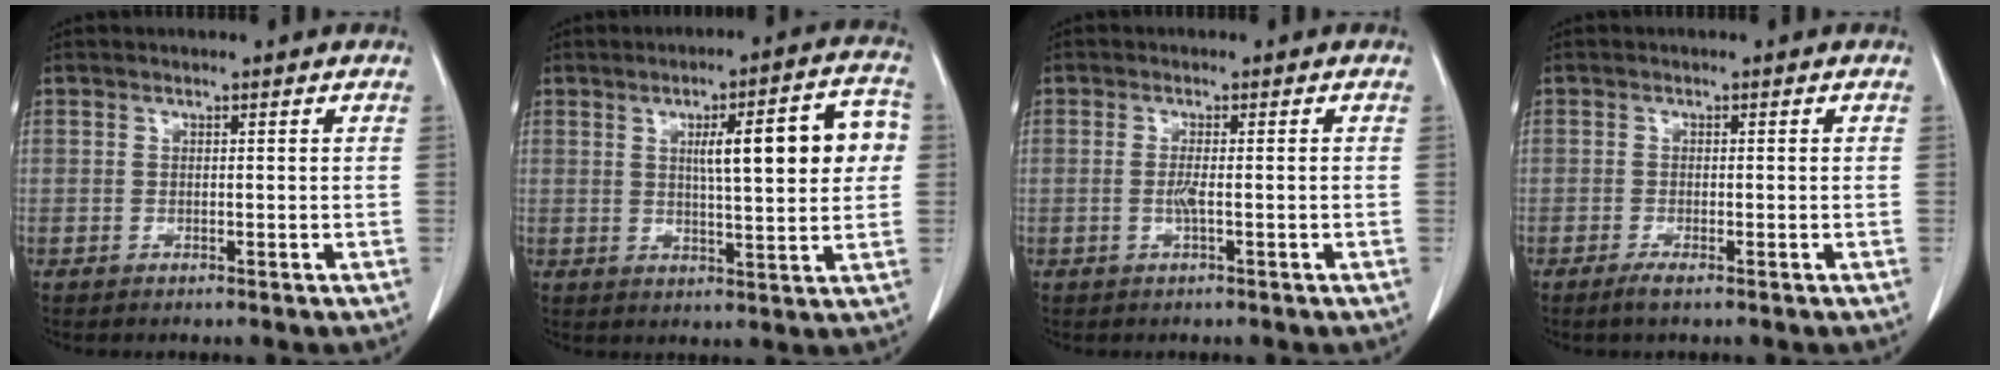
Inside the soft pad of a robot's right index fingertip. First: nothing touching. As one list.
[{"total": 12.2, "force": [2.3, 2.1, 11.8], "torque": [-0.156, 0.026, 0.032]}, {"total": 1.8, "force": [-0.5, -0.1, 1.7], "torque": [-0.035, -0.002, -0.009]}, {"total": 1.6, "force": [-1.0, 0.1, 1.2], "torque": [-0.022, -0.004, -0.019]}]